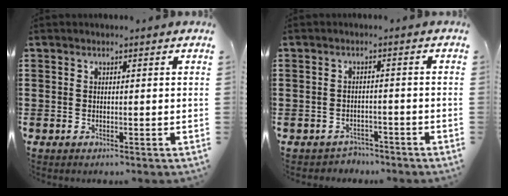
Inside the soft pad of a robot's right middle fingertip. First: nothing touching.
{"total": 2.0, "force": [-1.9, 0.5, -0.1], "torque": [-0.009, -0.002, -0.042]}